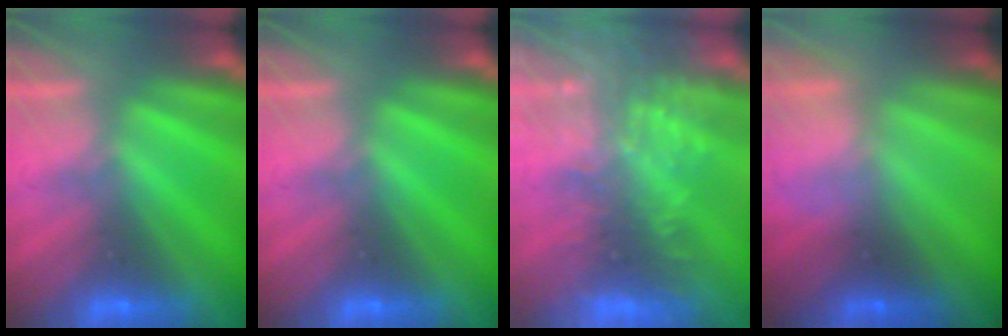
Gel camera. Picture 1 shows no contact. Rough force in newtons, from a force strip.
{"total": 0.0}
{"total": 10.8}
{"total": 2.4}